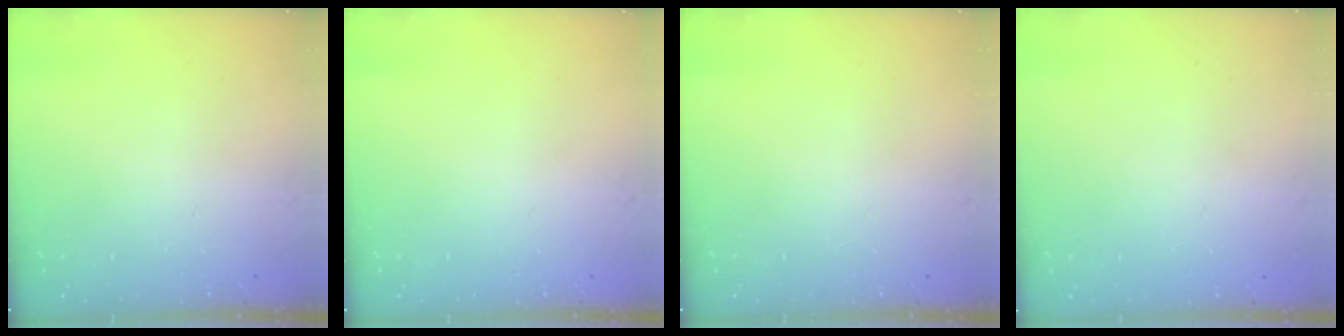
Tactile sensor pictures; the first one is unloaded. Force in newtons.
{"total": 0.0}
{"total": 0.0}
{"total": 0.0}